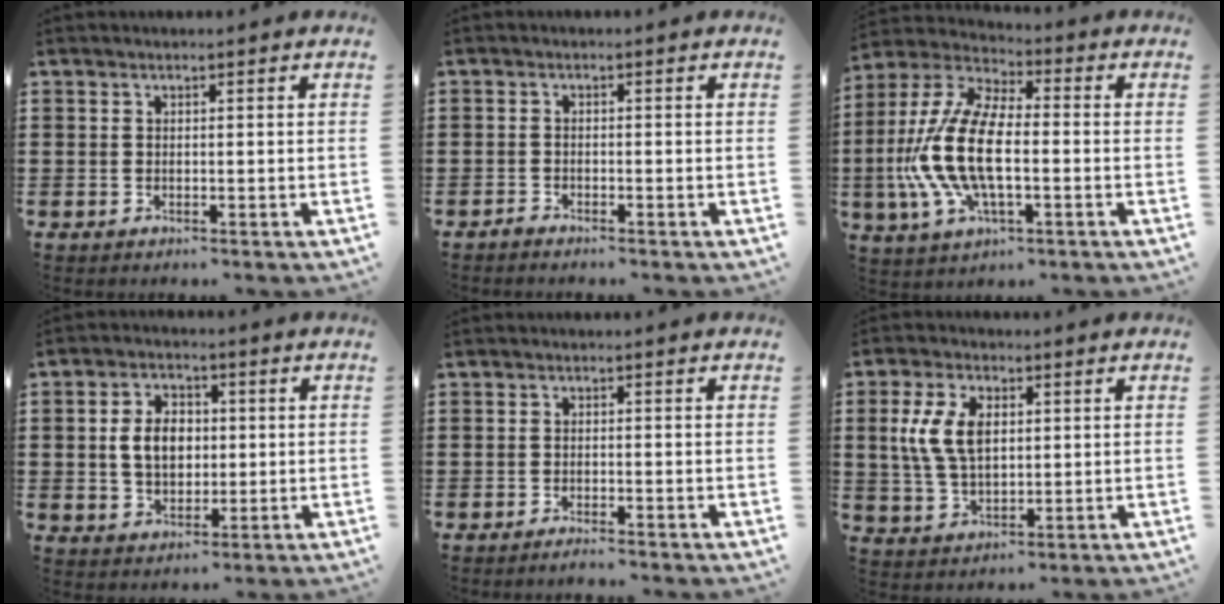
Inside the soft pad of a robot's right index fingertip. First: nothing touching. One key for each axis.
{"total": 1.0, "fx": -1.0, "fy": 0.0, "fz": 0.0, "tx": -0.002, "ty": 0.001, "tz": -0.020}
{"total": 14.0, "fx": -2.2, "fy": 6.2, "fz": 12.4, "tx": -0.300, "ty": -0.017, "tz": -0.047}
{"total": 6.1, "fx": 0.3, "fy": 4.4, "fz": 4.3, "tx": -0.099, "ty": 0.009, "tz": -0.004}
{"total": 1.1, "fx": -1.1, "fy": -0.2, "fz": 0.2, "tx": -0.004, "ty": 0.000, "tz": -0.021}
{"total": 7.9, "fx": 1.5, "fy": 4.7, "fz": 6.1, "tx": -0.151, "ty": 0.010, "tz": 0.021}